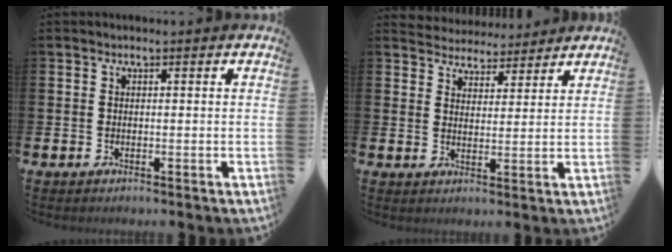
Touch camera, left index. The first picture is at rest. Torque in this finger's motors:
{"motor_torque": [0.94, -1.20, 0.12, 0.00]}